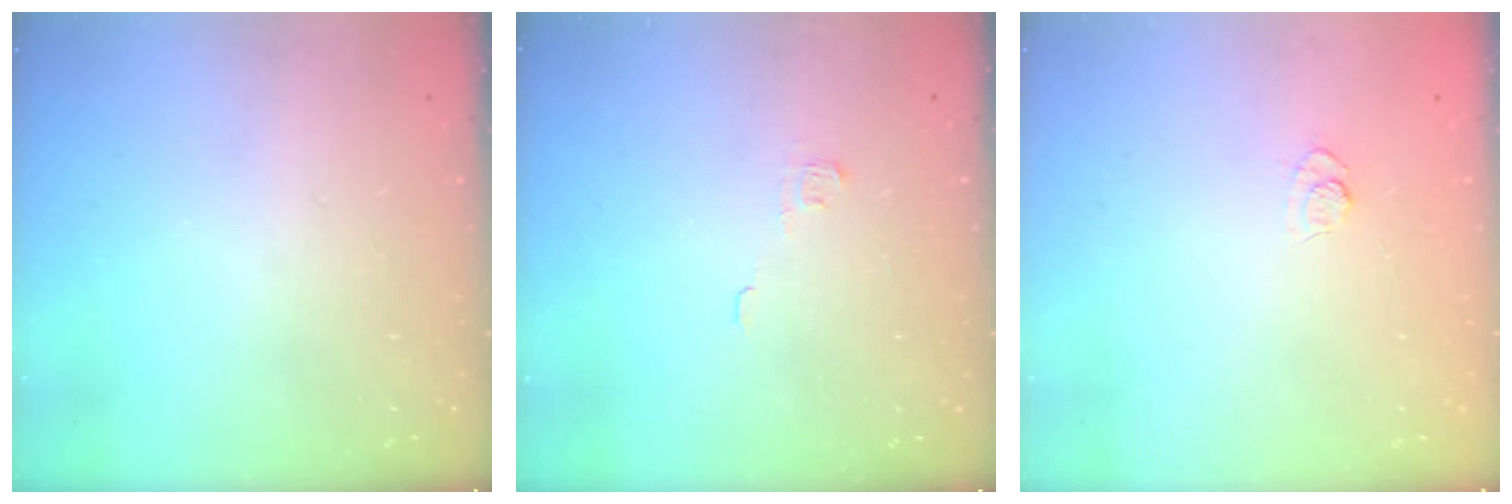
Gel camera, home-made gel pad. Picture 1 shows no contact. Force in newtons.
{"total": 2.8, "press": 2.8, "slide": 0.4}
{"total": 4.0, "press": 3.8, "slide": 1.4}